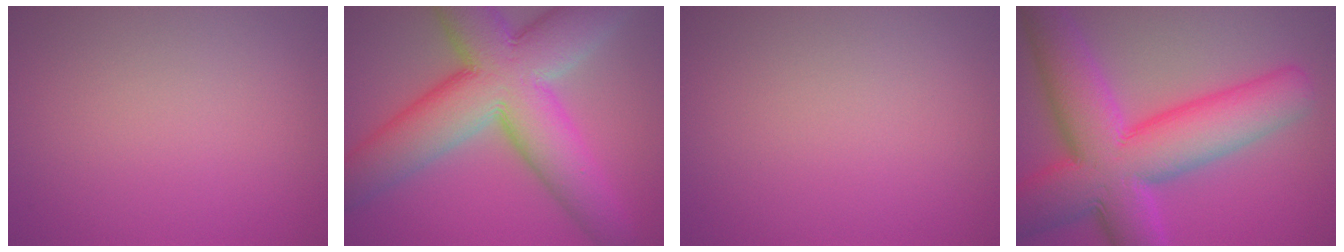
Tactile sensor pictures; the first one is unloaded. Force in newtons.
{"total": 13.7, "press": 13.7, "slide": 0.6}
{"total": 0.0}
{"total": 13.1, "press": 13.1, "slide": 0.6}